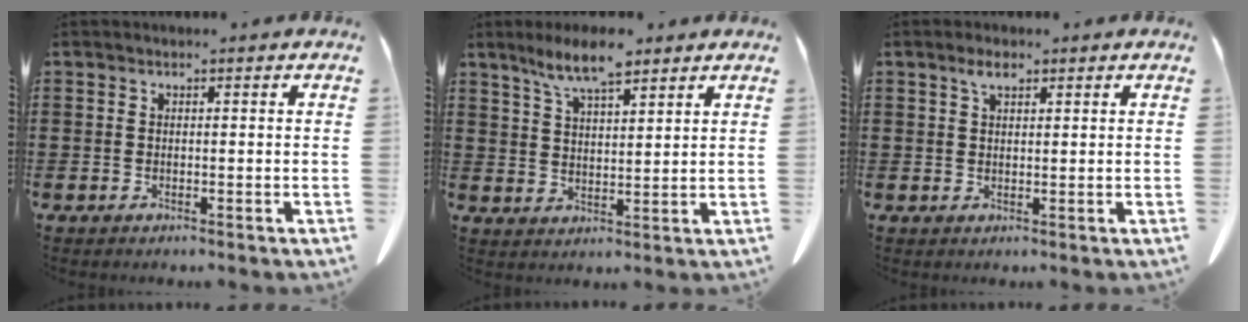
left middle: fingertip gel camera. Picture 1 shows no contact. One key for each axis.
{"total": 7.6, "fx": 5.9, "fy": 1.4, "fz": 4.7, "tx": -0.105, "ty": -0.009, "tz": 0.106}
{"total": 2.4, "fx": 1.4, "fy": 0.9, "fz": 1.6, "tx": -0.036, "ty": 0.003, "tz": 0.027}